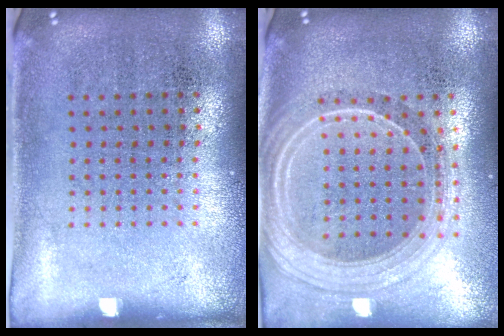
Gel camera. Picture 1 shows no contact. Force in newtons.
{"total": 2.4, "press": 2.0, "slide": 1.2}